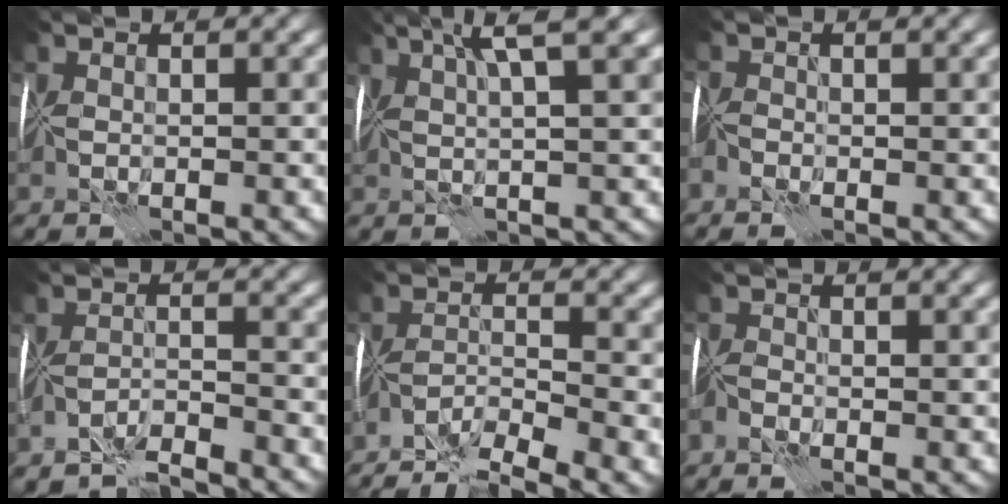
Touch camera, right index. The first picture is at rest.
{"total": 5.6, "force": [2.9, 0.2, 4.8], "torque": [-0.066, 0.014, 0.044]}
{"total": 1.6, "force": [-1.3, 0.5, 0.7], "torque": [-0.016, -0.004, -0.032]}
{"total": 4.4, "force": [-4.3, -1.1, 0.1], "torque": [0.009, -0.011, -0.075]}
{"total": 5.3, "force": [-4.9, -0.9, 1.9], "torque": [-0.018, -0.011, -0.090]}
{"total": 1.9, "force": [-1.7, 0.3, 0.6], "torque": [-0.016, -0.001, -0.037]}